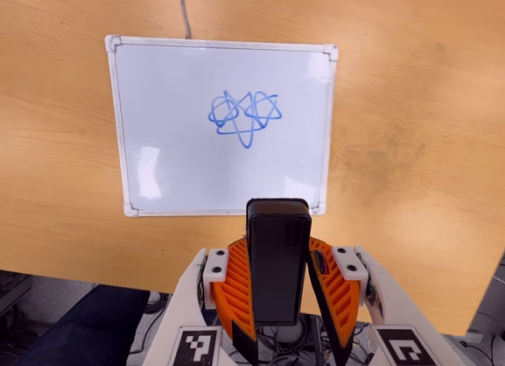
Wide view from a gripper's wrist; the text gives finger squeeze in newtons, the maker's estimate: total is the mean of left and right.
{"total": 5.4, "left": 5.0, "right": 5.9}